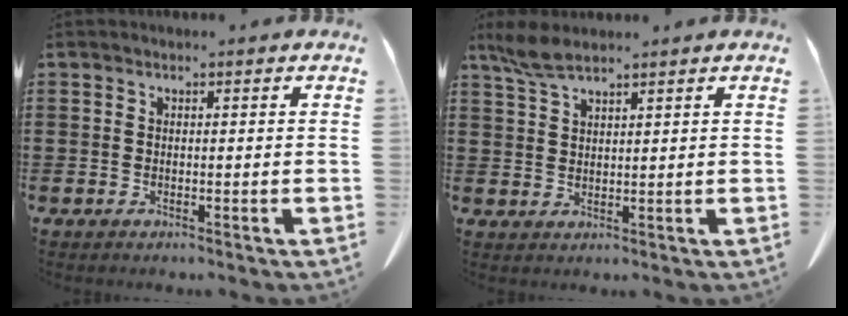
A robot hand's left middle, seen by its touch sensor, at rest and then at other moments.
{"total": 3.9, "force": [2.9, 0.7, 2.5], "torque": [-0.064, -0.002, 0.053]}